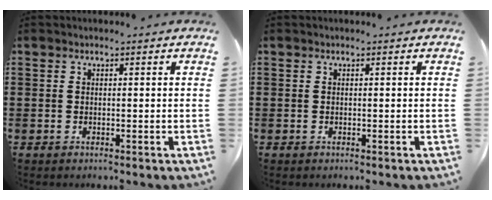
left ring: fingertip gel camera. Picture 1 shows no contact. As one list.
[{"total": 0.0}]